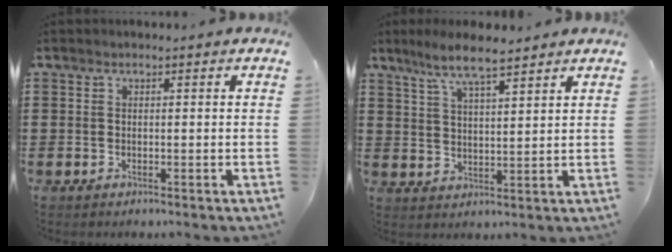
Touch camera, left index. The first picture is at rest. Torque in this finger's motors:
{"motor_torque": [0.56, -0.58, 0.50, 0.15]}